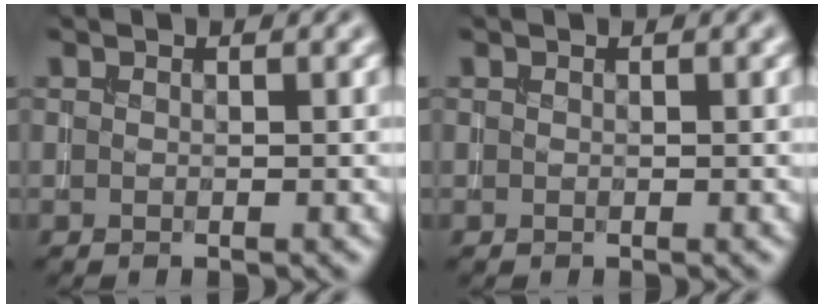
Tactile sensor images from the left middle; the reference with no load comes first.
{"total": 0.0}